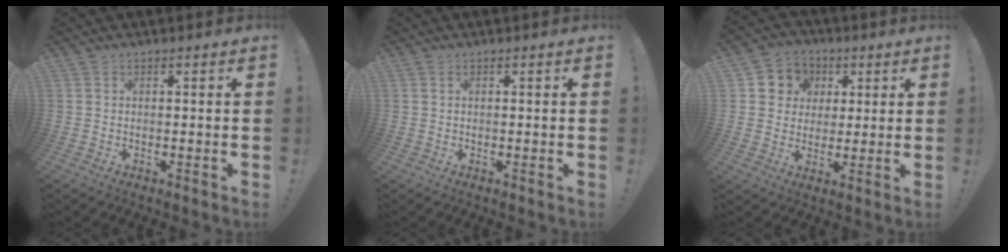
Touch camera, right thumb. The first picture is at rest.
{"total": 0.0}
{"total": 8.3, "force": [1.4, 7.9, 1.9], "torque": [-0.024, -0.001, 0.034]}